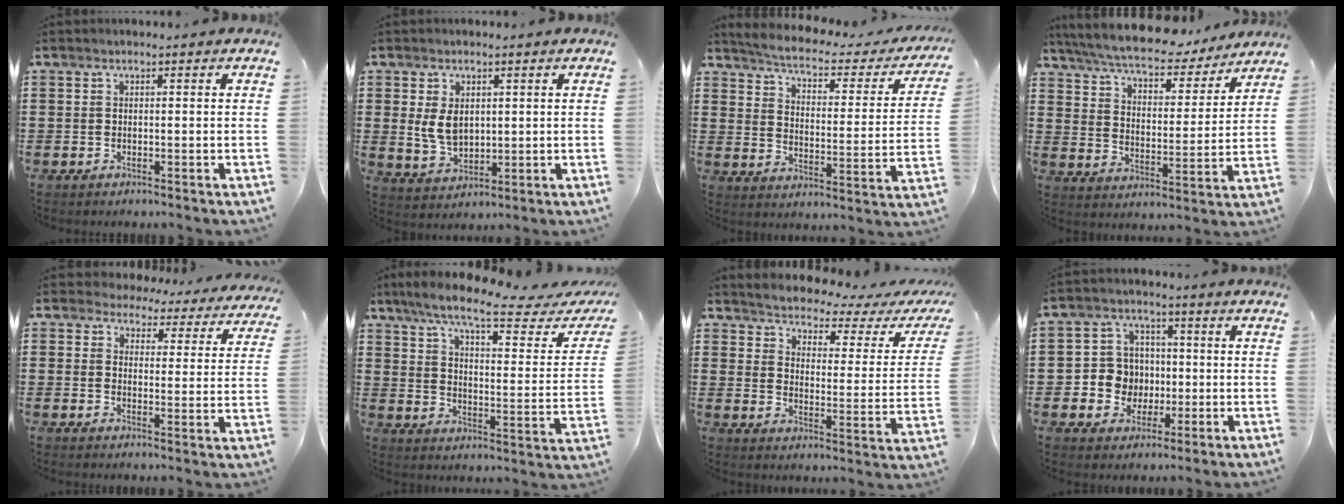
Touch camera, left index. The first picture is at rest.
{"total": 5.0, "force": [1.1, 3.3, 3.5], "torque": [-0.075, 0.002, 0.017]}
{"total": 3.2, "force": [2.8, 0.2, 1.6], "torque": [-0.053, -0.028, 0.037]}
{"total": 7.1, "force": [6.7, 0.9, 2.3], "torque": [-0.075, -0.040, 0.115]}
{"total": 4.1, "force": [4.0, 1.0, 0.3], "torque": [-0.029, -0.026, 0.068]}
{"total": 9.8, "force": [7.4, 0.5, 6.4], "torque": [-0.143, -0.043, 0.119]}
{"total": 2.8, "force": [2.7, 0.2, 0.7], "torque": [-0.035, -0.030, 0.037]}
{"total": 6.5, "force": [-0.4, 6.3, 1.6], "torque": [-0.055, 0.018, -0.002]}